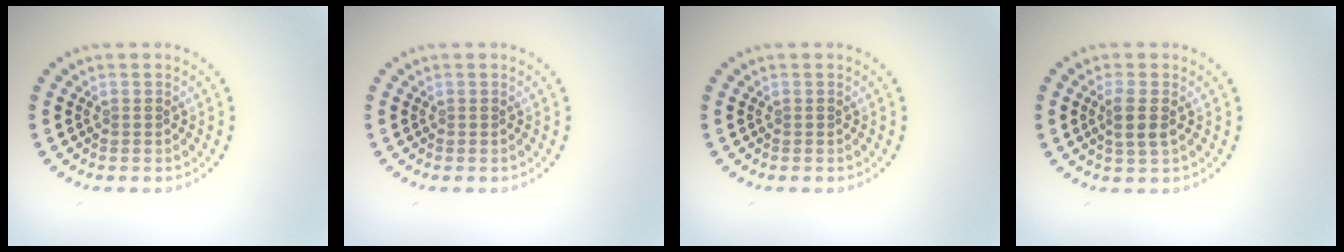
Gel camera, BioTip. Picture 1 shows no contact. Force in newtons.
{"total": 0.0}
{"total": 0.0}
{"total": 2.0, "press": 1.8, "slide": 0.9}